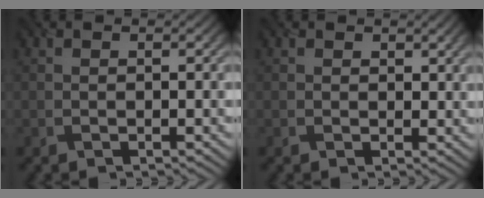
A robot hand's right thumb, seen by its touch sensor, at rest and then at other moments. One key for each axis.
{"total": 1.1, "fx": 0.9, "fy": 0.5, "fz": 0.3, "tx": -0.007, "ty": -0.005, "tz": 0.019}